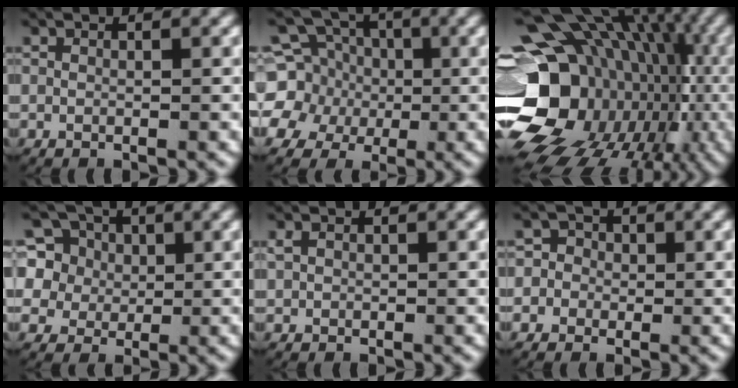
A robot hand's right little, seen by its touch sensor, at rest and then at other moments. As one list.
[{"total": 11.4, "force": [0.2, 10.4, 4.6], "torque": [-0.134, -0.042, 0.003]}, {"total": 22.3, "force": [-2.3, 16.5, 14.8], "torque": [-0.262, -0.054, -0.018]}, {"total": 9.5, "force": [0.6, 8.7, 3.7], "torque": [-0.124, -0.032, 0.013]}, {"total": 0.5, "force": [0.3, 0.3, 0.3], "torque": [-0.010, 0.000, 0.007]}, {"total": 6.1, "force": [-0.3, 5.8, 1.8], "torque": [-0.053, -0.006, -0.021]}]